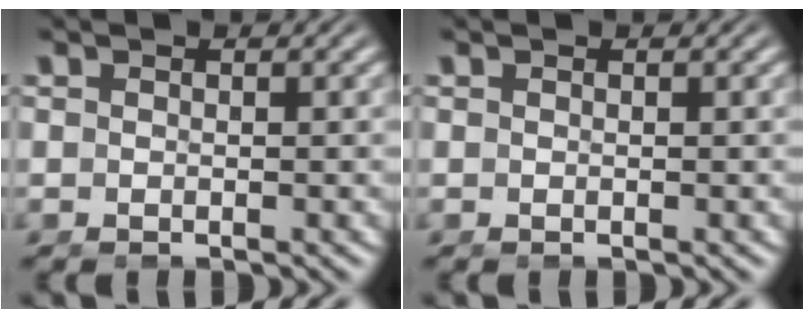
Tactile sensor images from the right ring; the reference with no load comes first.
{"total": 0.0}